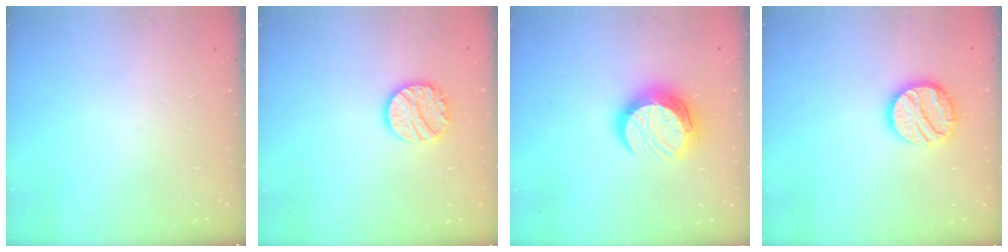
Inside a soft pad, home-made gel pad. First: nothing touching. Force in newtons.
{"total": 12.3, "press": 12.2, "slide": 1.0}
{"total": 13.4, "press": 13.4, "slide": 0.9}
{"total": 14.8, "press": 14.7, "slide": 1.2}